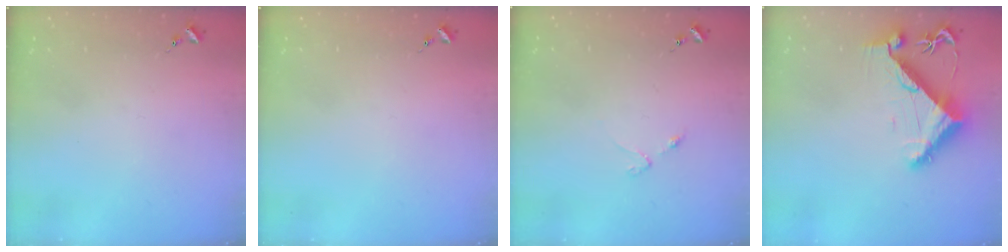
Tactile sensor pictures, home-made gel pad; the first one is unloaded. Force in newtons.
{"total": 0.0}
{"total": 2.5, "press": 2.4, "slide": 0.4}
{"total": 9.3, "press": 9.2, "slide": 1.5}